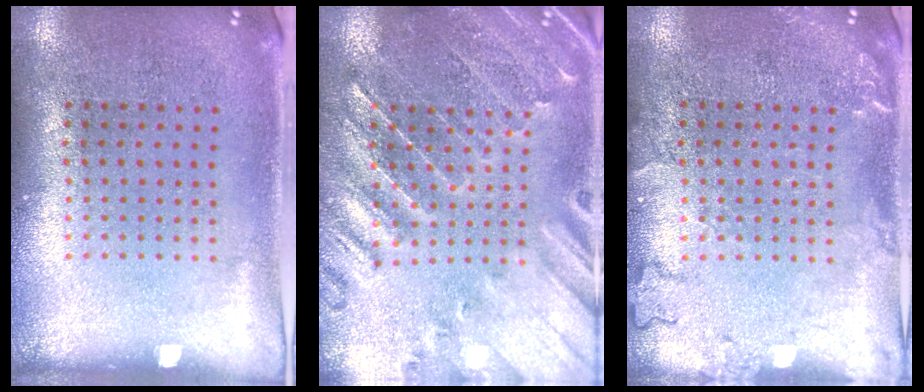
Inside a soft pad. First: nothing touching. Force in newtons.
{"total": 1.0, "press": 0.9, "slide": 0.3}
{"total": 1.9, "press": 1.9, "slide": 0.3}